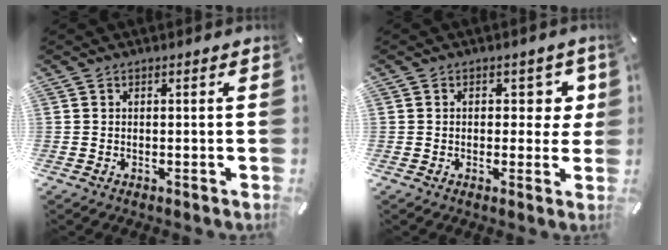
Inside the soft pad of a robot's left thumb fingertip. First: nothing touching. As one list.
[{"total": 5.2, "force": [1.2, 3.7, 3.4], "torque": [-0.032, -0.002, 0.014]}]